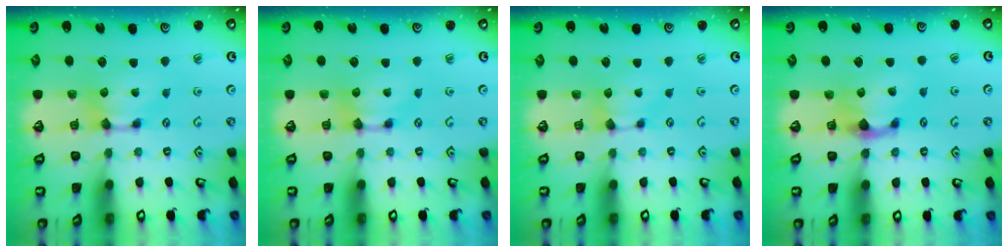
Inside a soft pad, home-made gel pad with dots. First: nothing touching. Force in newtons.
{"total": 0.0}
{"total": 0.8, "press": 0.7, "slide": 0.5}
{"total": 1.7, "press": 0.9, "slide": 1.4}